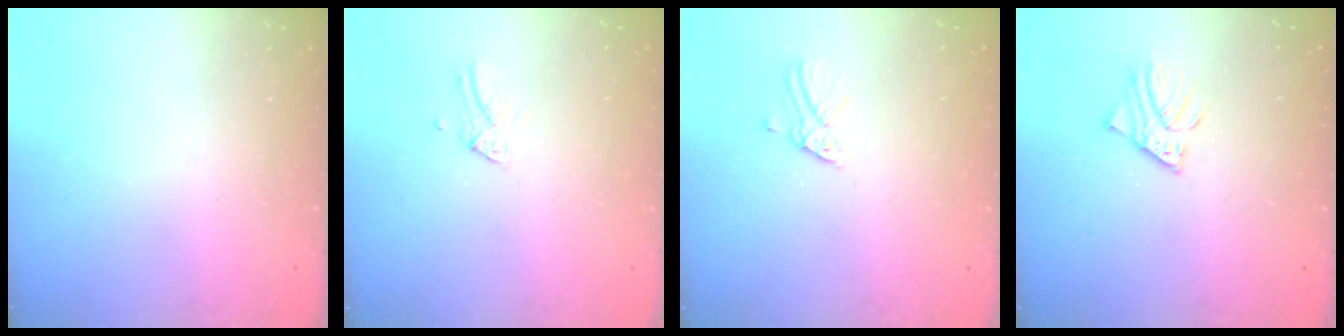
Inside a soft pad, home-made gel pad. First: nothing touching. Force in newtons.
{"total": 2.1, "press": 2.1, "slide": 0.1}
{"total": 1.7, "press": 1.7, "slide": 0.1}
{"total": 2.9, "press": 2.9, "slide": 0.3}